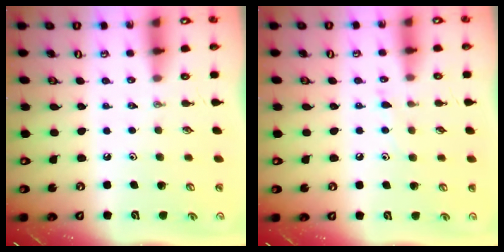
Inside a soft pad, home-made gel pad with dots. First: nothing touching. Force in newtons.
{"total": 6.0, "press": 5.9, "slide": 0.7}